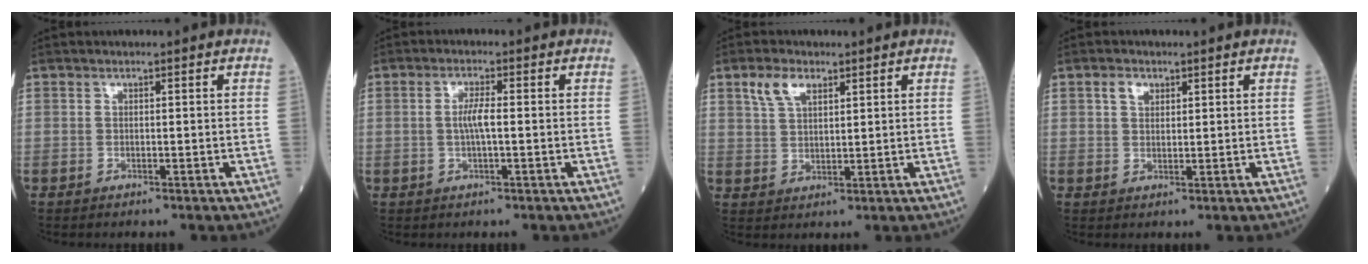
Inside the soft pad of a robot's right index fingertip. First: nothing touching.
{"total": 3.0, "force": [-0.1, 0.3, 3.0], "torque": [-0.060, 0.001, -0.002]}
{"total": 4.7, "force": [2.8, 2.2, 3.0], "torque": [-0.067, 0.008, 0.059]}
{"total": 2.3, "force": [1.2, 1.5, 1.3], "torque": [-0.026, 0.004, 0.024]}